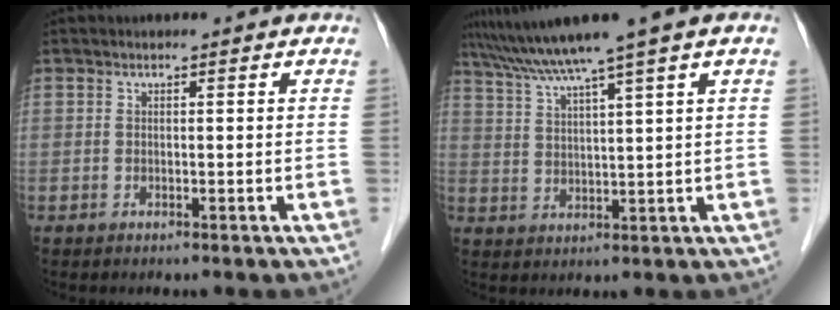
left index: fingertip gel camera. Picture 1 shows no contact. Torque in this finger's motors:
{"motor_torque": [0.54, -1.11, 0.90, 0.21]}